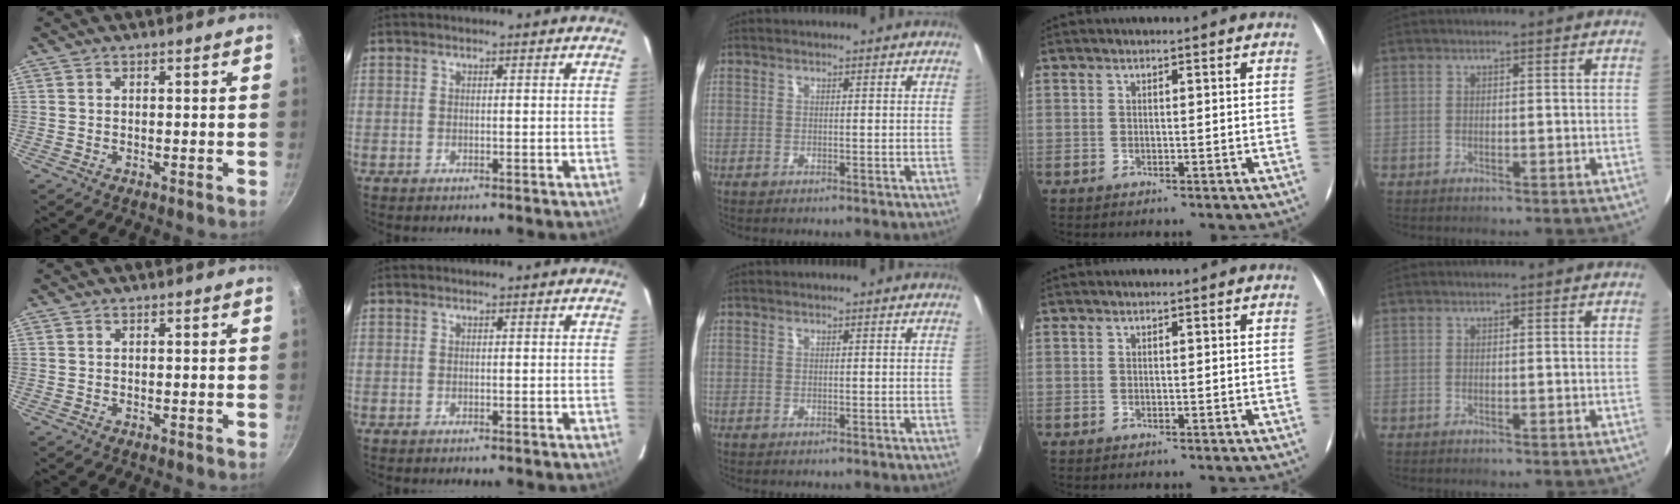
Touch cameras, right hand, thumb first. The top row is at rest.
{}